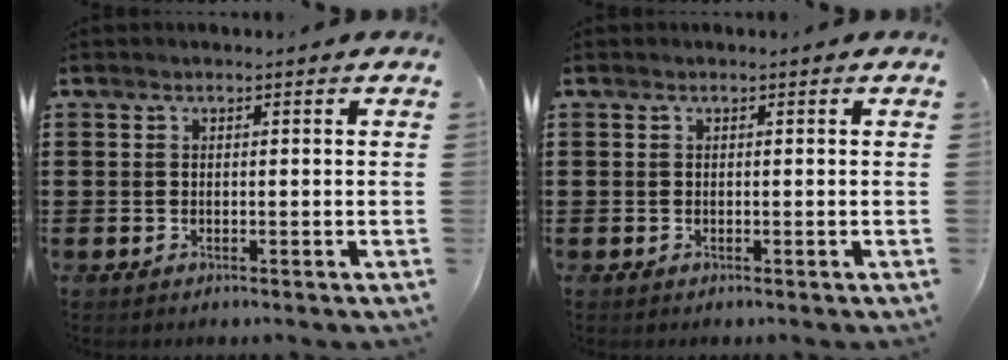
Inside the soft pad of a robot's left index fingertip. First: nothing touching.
{"total": 0.0}